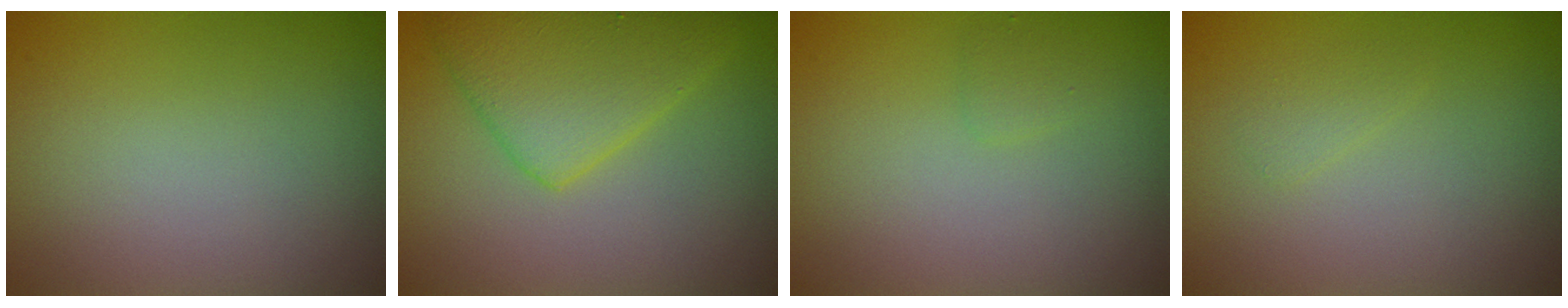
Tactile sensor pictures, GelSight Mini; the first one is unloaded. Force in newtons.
{"total": 4.1, "press": 4.1, "slide": 0.2}
{"total": 0.8, "press": 0.7, "slide": 0.1}
{"total": 0.9, "press": 0.9, "slide": 0.0}